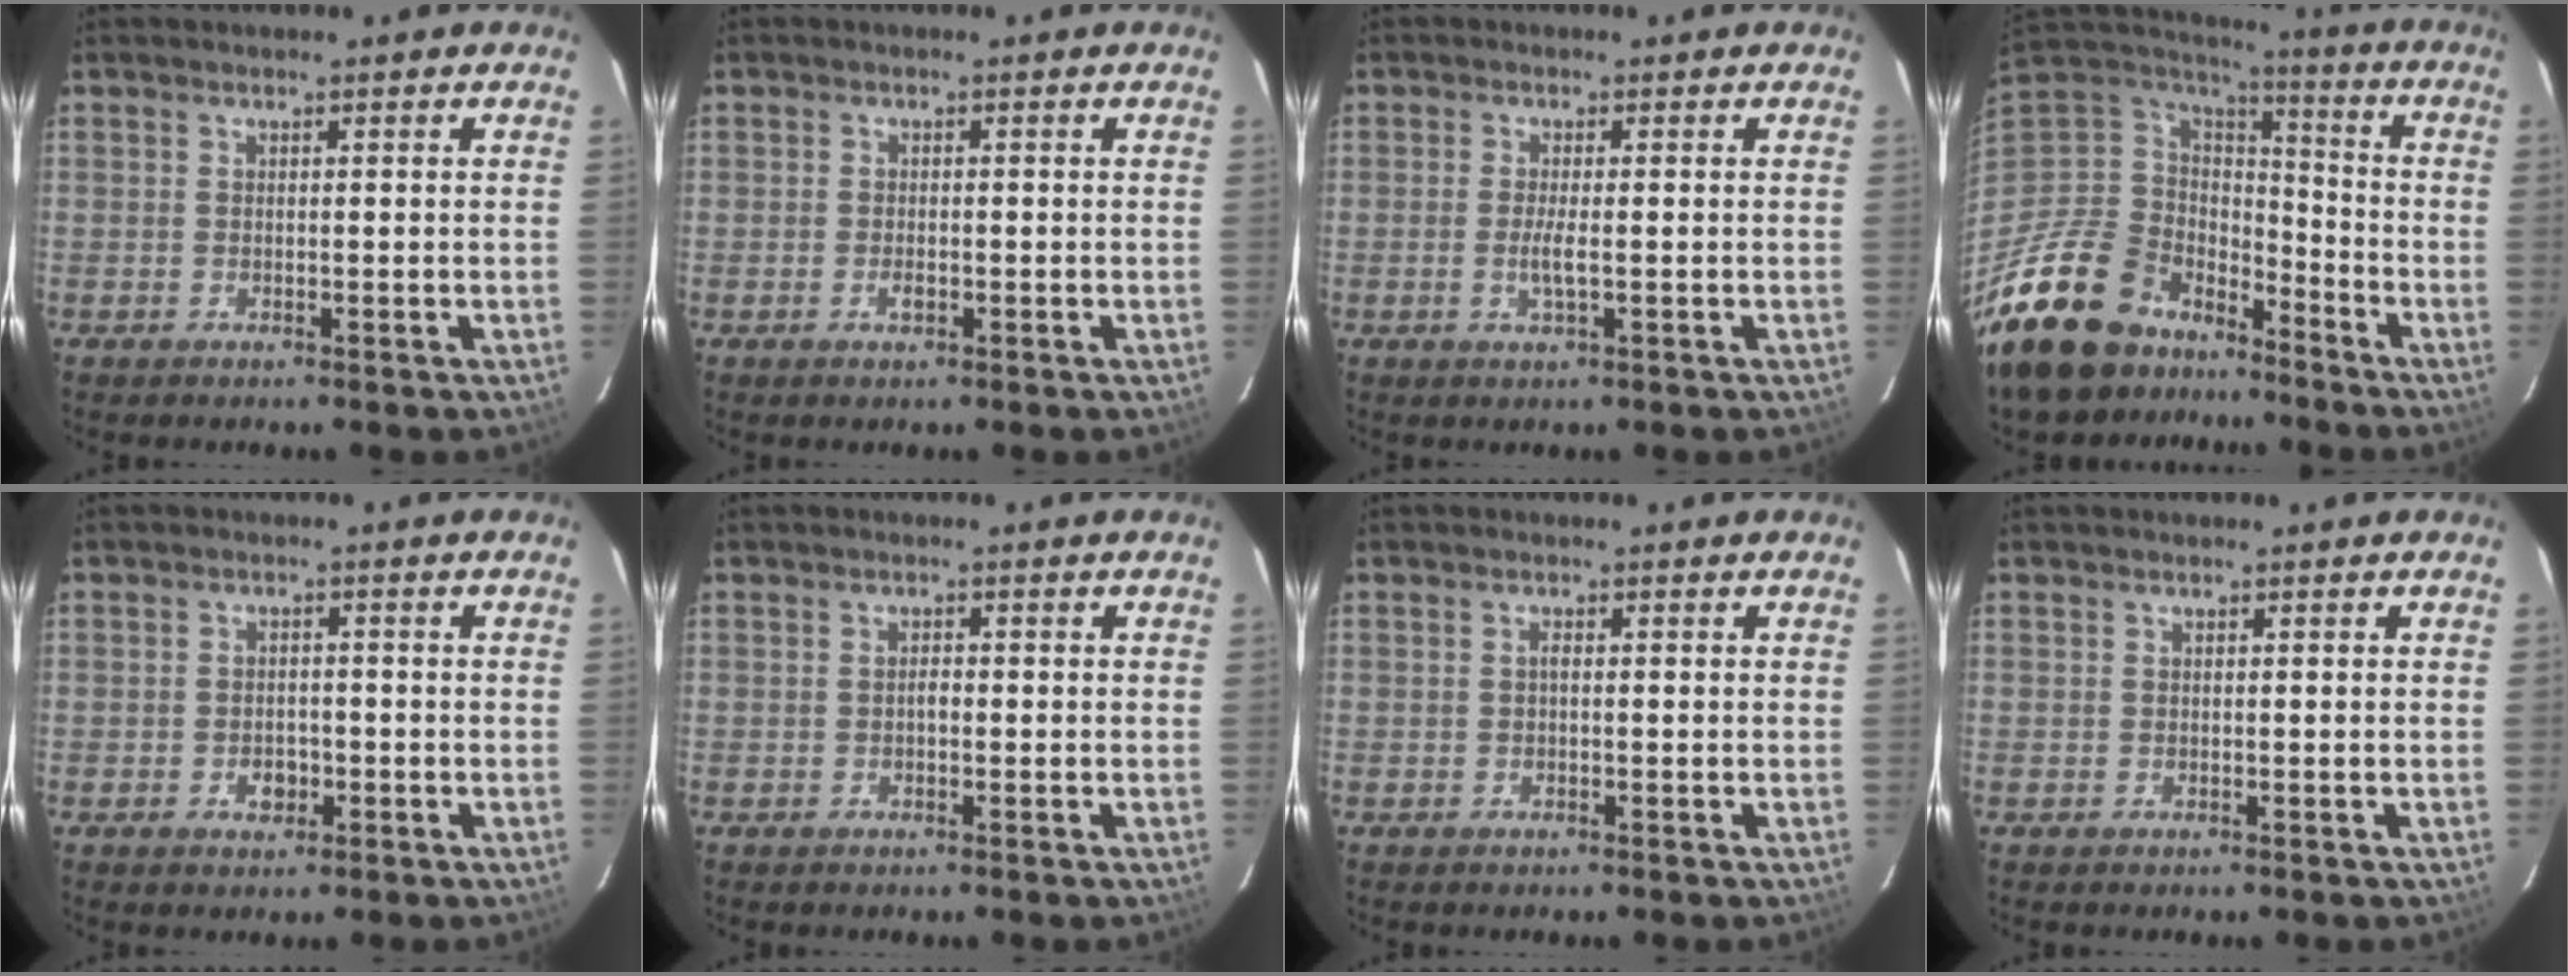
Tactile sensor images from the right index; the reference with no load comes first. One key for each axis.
{"total": 1.5, "fx": -0.6, "fy": 0.8, "fz": 1.2, "tx": -0.022, "ty": 0.001, "tz": -0.011}
{"total": 2.5, "fx": -0.5, "fy": 0.1, "fz": 2.5, "tx": -0.047, "ty": -0.007, "tz": -0.010}
{"total": 21.4, "fx": -15.8, "fy": 12.4, "fz": 7.2, "tx": -0.187, "ty": 0.020, "tz": -0.265}
{"total": 3.0, "fx": -1.2, "fy": 2.3, "fz": 1.5, "tx": -0.029, "ty": 0.005, "tz": -0.015}
{"total": 0.8, "fx": -0.3, "fy": 0.5, "fz": 0.6, "tx": -0.009, "ty": 0.005, "tz": -0.006}
{"total": 0.5, "fx": -0.1, "fy": 0.2, "fz": 0.5, "tx": -0.007, "ty": 0.004, "tz": -0.003}
{"total": 0.0}